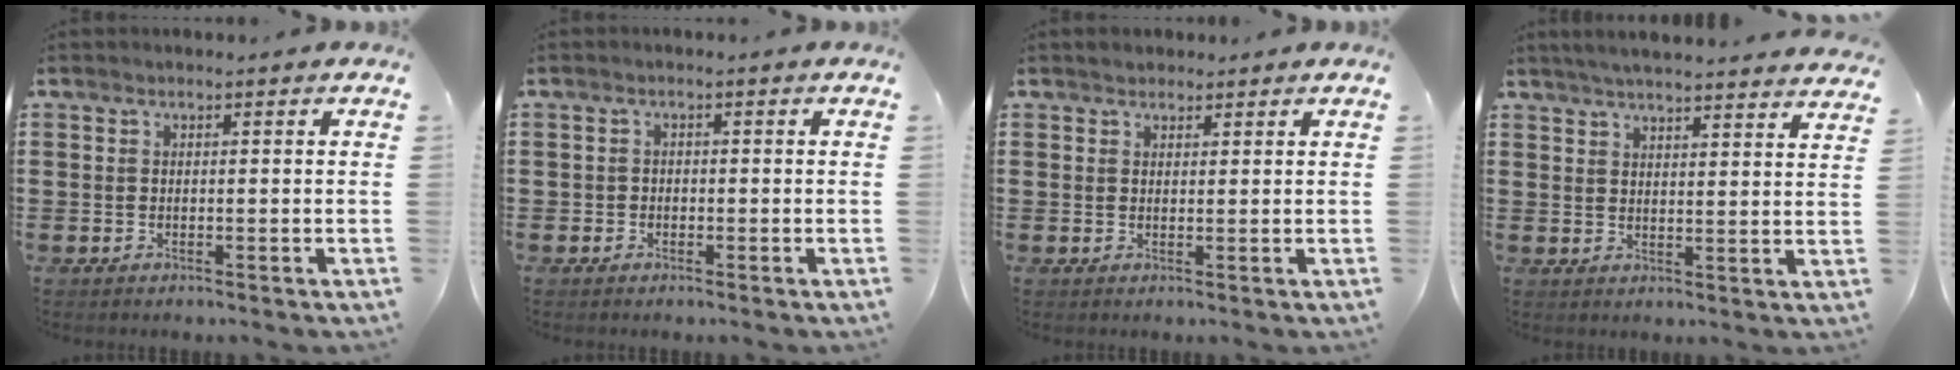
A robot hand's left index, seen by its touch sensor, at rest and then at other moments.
{"total": 1.1, "force": [-0.6, 0.9, 0.0], "torque": [-0.004, 0.003, -0.015]}
{"total": 1.3, "force": [1.2, 0.6, 0.0], "torque": [-0.003, 0.003, 0.025]}
{"total": 4.4, "force": [4.3, -0.4, 1.0], "torque": [-0.033, -0.020, 0.076]}